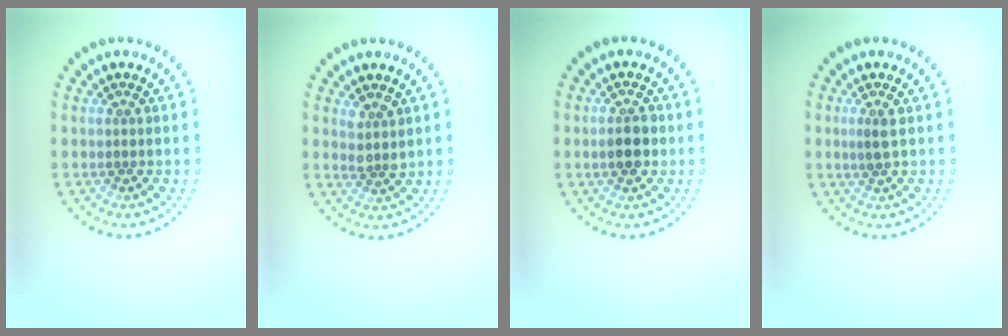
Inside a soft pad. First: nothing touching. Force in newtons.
{"total": 1.7, "press": 1.5, "slide": 0.8}
{"total": 2.3, "press": 2.3, "slide": 0.2}
{"total": 1.1, "press": 1.0, "slide": 0.5}